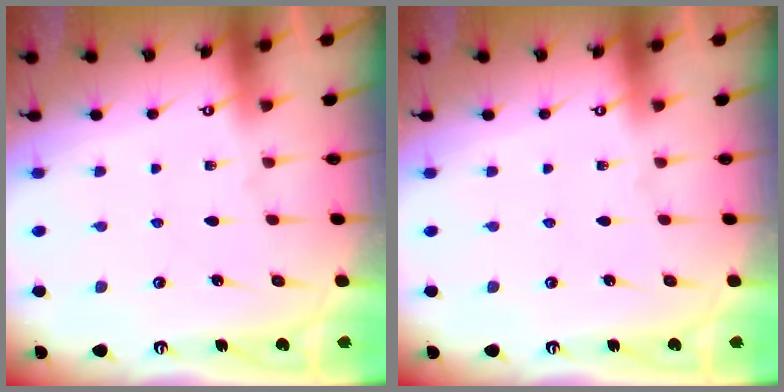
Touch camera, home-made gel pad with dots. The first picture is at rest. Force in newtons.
{"total": 0.0}